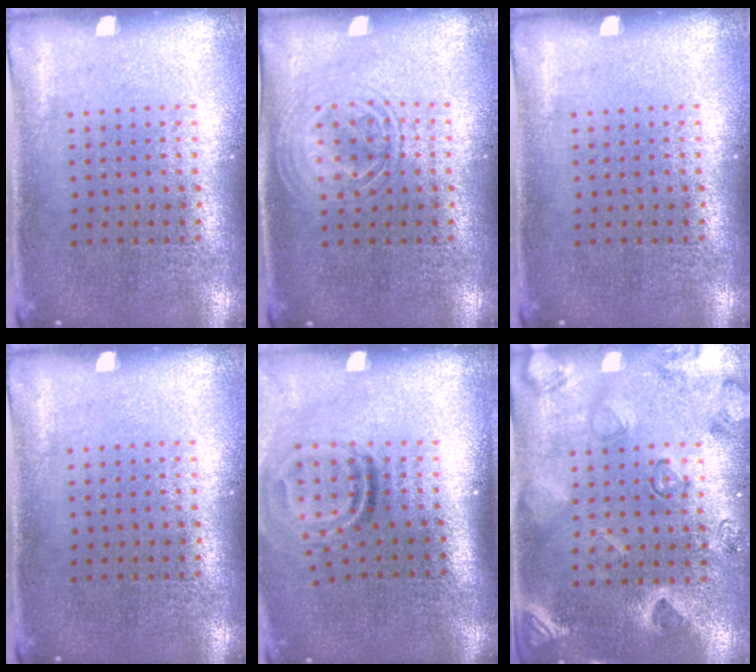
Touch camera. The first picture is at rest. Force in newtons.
{"total": 1.2, "press": 1.2, "slide": 0.1}
{"total": 0.0}
{"total": 0.0}
{"total": 1.9, "press": 1.1, "slide": 1.6}
{"total": 2.3, "press": 2.0, "slide": 1.1}